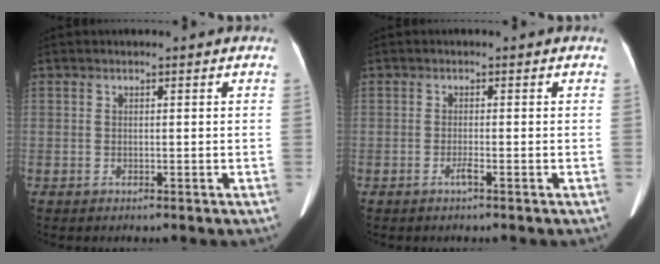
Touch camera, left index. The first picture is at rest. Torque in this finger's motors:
{"motor_torque": [0.02, -0.01, 0.00, 0.00]}